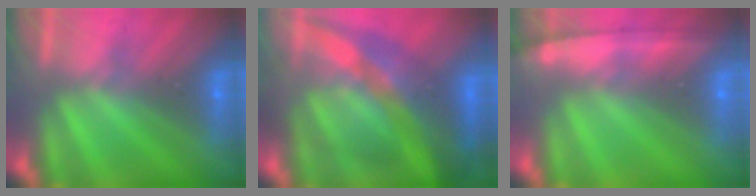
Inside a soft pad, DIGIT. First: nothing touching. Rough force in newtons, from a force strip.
{"total": 11.2}
{"total": 1.3}